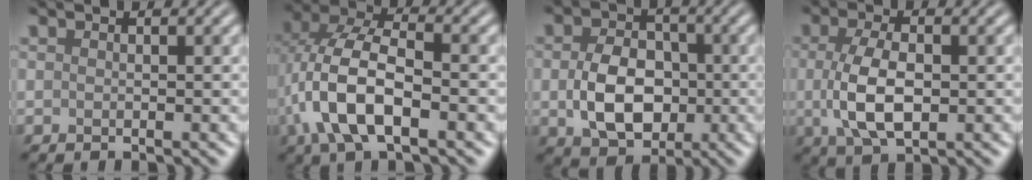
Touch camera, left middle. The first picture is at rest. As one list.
[{"total": 8.2, "force": [-1.9, 3.9, 6.9], "torque": [-0.148, 0.014, -0.045]}, {"total": 6.2, "force": [-0.6, 4.5, 4.2], "torque": [-0.086, -0.006, -0.009]}, {"total": 5.2, "force": [-0.1, 2.5, 4.6], "torque": [-0.103, -0.002, -0.003]}]